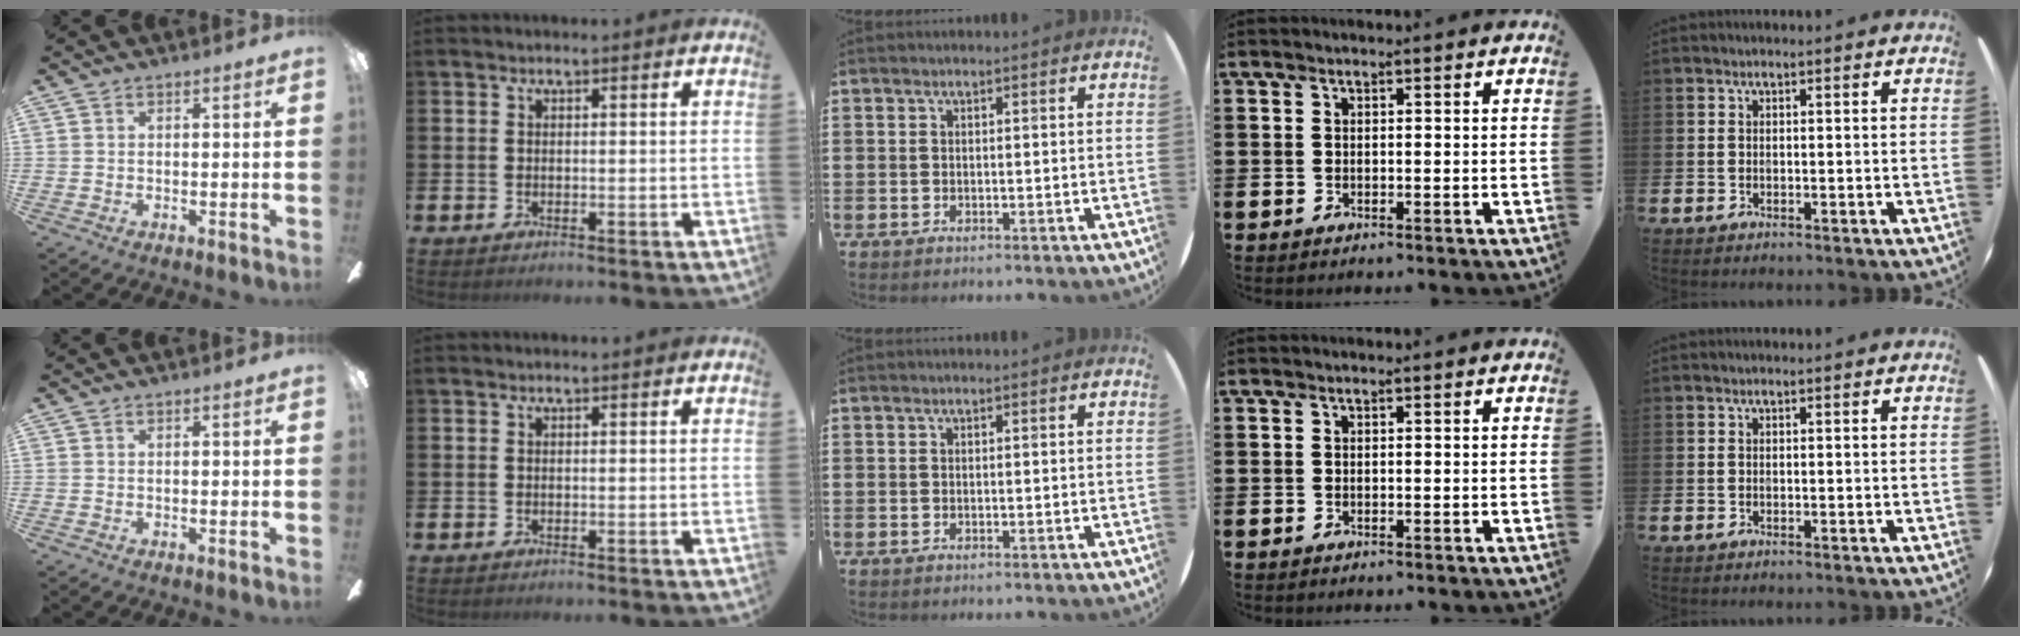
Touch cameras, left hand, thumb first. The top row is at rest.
{}